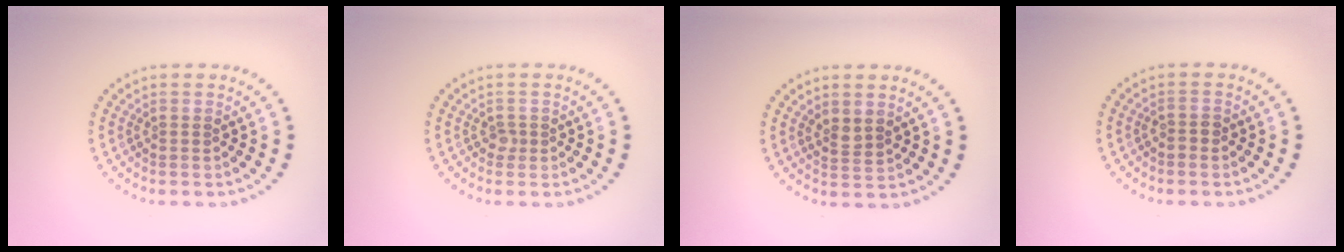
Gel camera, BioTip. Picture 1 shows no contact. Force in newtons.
{"total": 0.7, "press": 0.6, "slide": 0.5}
{"total": 1.5, "press": 1.3, "slide": 0.7}
{"total": 0.9, "press": 0.9, "slide": 0.2}